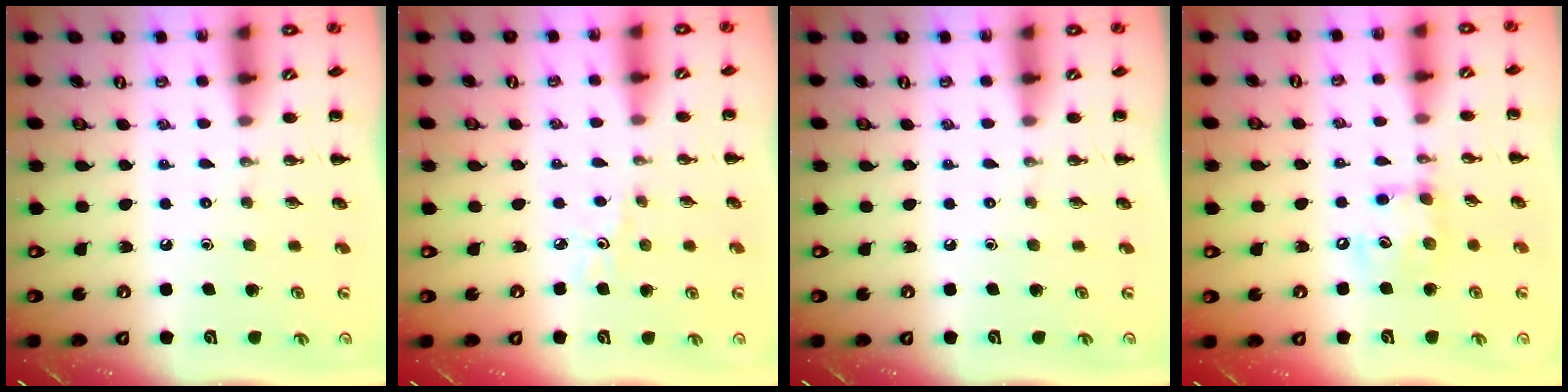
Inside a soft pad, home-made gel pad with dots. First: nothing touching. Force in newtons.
{"total": 3.2, "press": 3.0, "slide": 1.1}
{"total": 0.0}
{"total": 9.8, "press": 9.8, "slide": 1.2}